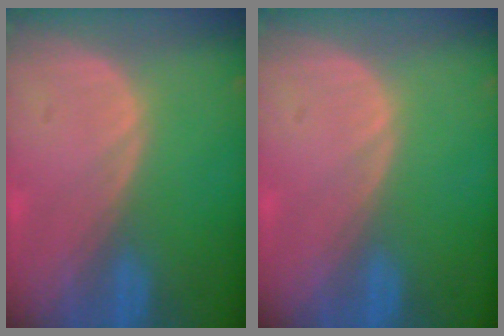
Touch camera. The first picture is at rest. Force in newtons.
{"total": 0.0}